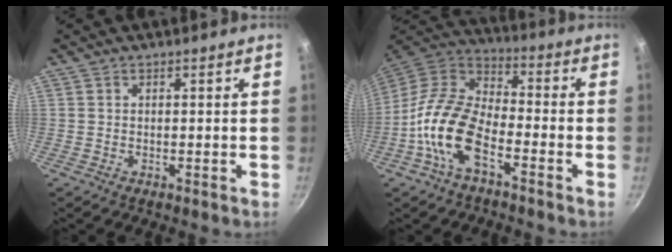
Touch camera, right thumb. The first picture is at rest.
{"total": 14.9, "force": [-6.2, 7.6, 11.3], "torque": [-0.201, 0.051, -0.137]}